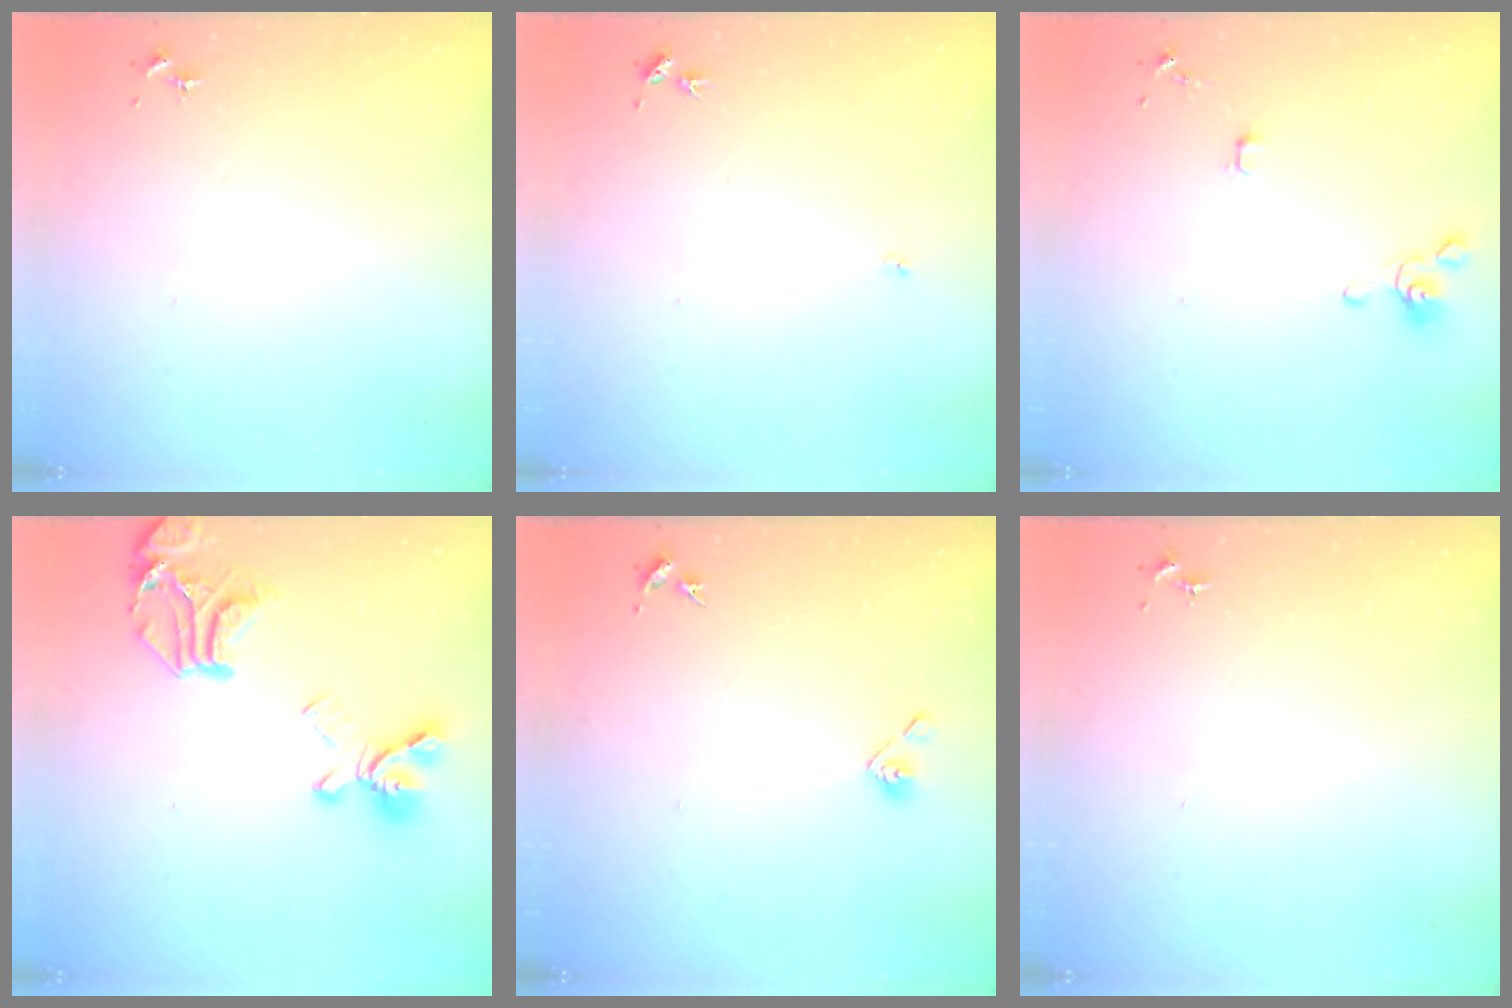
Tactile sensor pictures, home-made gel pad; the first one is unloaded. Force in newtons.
{"total": 3.0, "press": 3.0, "slide": 0.4}
{"total": 4.0, "press": 3.9, "slide": 0.9}
{"total": 21.7, "press": 21.6, "slide": 2.0}
{"total": 5.3, "press": 4.9, "slide": 2.0}
{"total": 0.0}